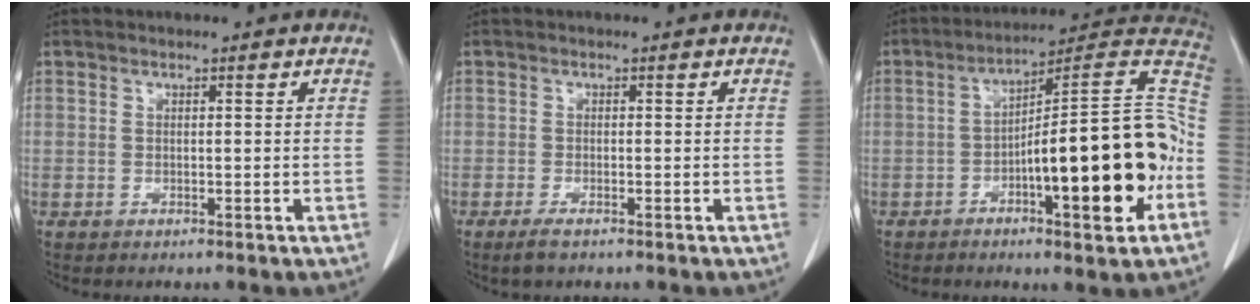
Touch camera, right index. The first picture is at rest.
{"total": 2.0, "force": [-1.5, 0.5, 1.3], "torque": [-0.030, -0.005, -0.025]}
{"total": 20.4, "force": [-5.5, 3.0, 19.5], "torque": [-0.234, 0.031, -0.069]}